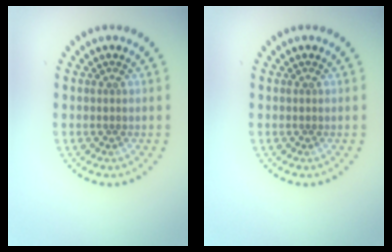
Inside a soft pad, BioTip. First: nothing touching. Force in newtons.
{"total": 0.0}